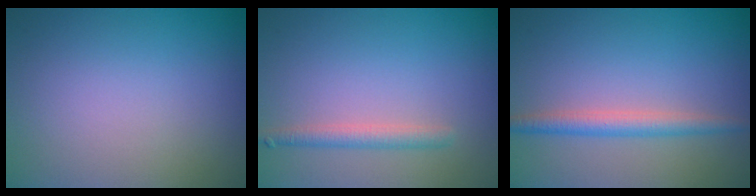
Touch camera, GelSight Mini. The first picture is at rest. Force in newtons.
{"total": 1.8, "press": 1.8, "slide": 0.1}
{"total": 2.4, "press": 2.4, "slide": 0.1}